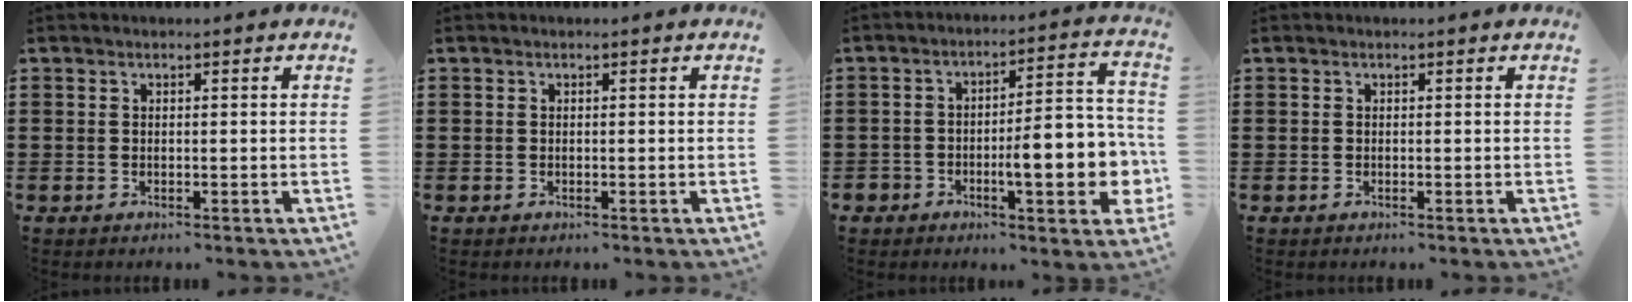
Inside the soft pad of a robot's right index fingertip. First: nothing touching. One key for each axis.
{"total": 0.0}
{"total": 10.4, "fx": -3.0, "fy": 4.1, "fz": 9.1, "tx": -0.116, "ty": -0.010, "tz": -0.053}
{"total": 0.0}